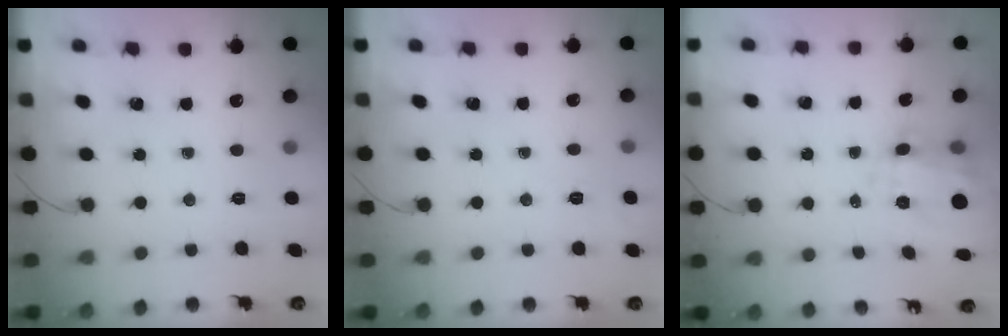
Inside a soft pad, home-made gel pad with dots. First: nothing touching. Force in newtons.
{"total": 2.6, "press": 1.9, "slide": 1.8}
{"total": 8.9, "press": 8.6, "slide": 2.2}